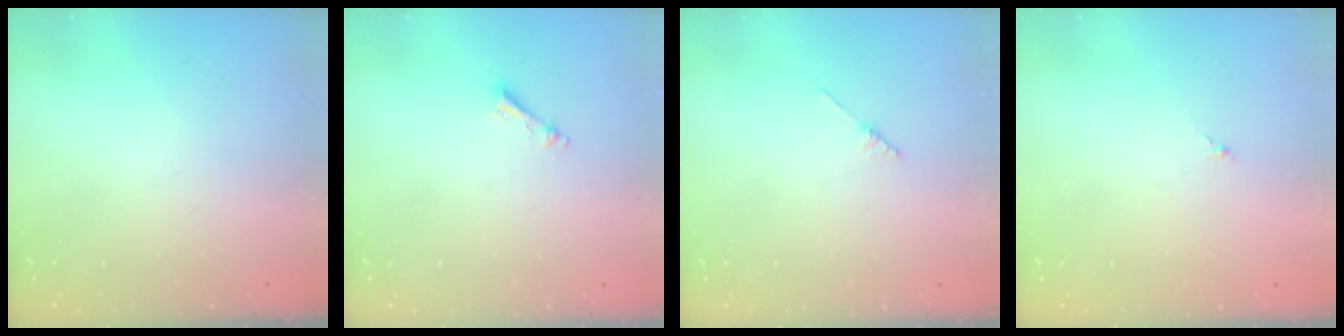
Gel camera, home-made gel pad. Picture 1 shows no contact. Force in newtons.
{"total": 2.5, "press": 2.5, "slide": 0.3}
{"total": 2.1, "press": 2.1, "slide": 0.1}
{"total": 0.0}